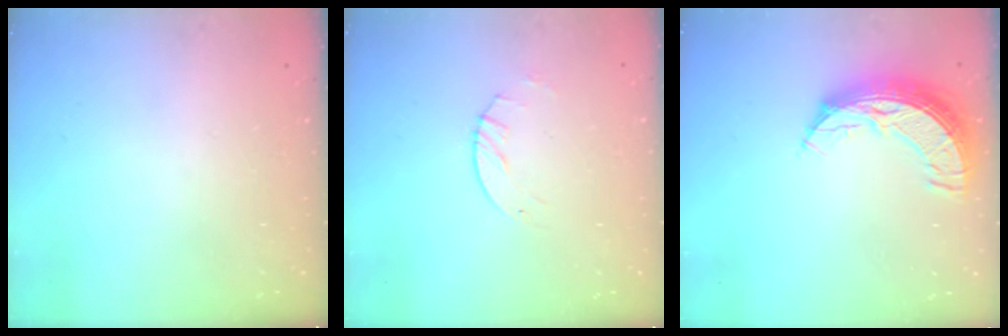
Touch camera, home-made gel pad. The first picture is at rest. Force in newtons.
{"total": 2.6, "press": 2.6, "slide": 0.3}
{"total": 10.5, "press": 10.4, "slide": 0.9}